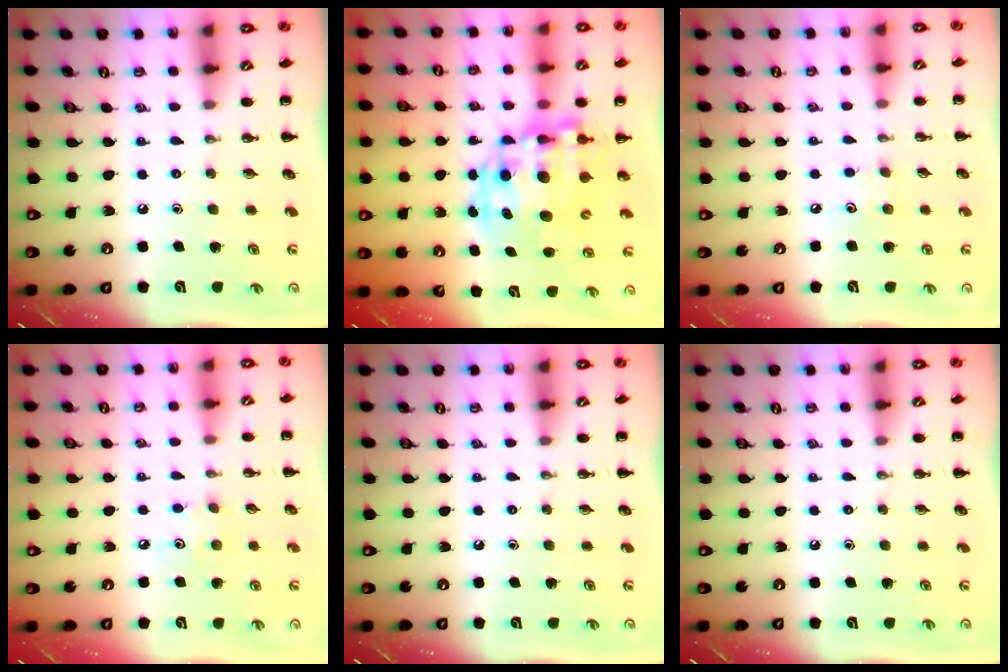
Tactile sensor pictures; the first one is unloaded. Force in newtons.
{"total": 14.3, "press": 14.0, "slide": 3.2}
{"total": 4.8, "press": 4.7, "slide": 1.3}
{"total": 4.1, "press": 4.0, "slide": 1.0}
{"total": 0.0}
{"total": 0.0}